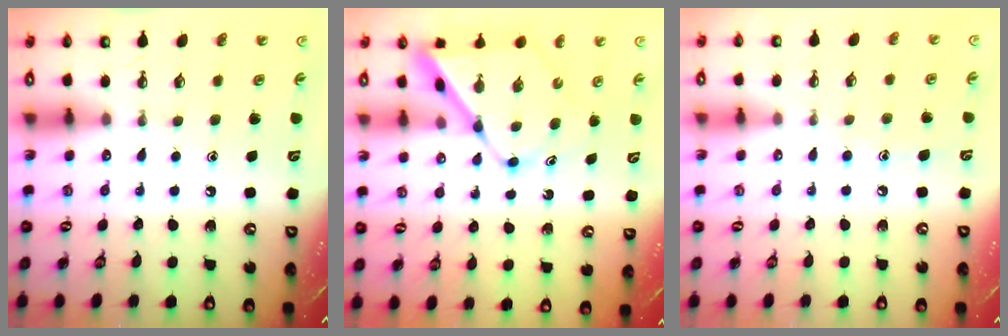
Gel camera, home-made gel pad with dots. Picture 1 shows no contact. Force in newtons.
{"total": 10.1, "press": 10.1, "slide": 1.0}
{"total": 4.9, "press": 4.8, "slide": 0.6}